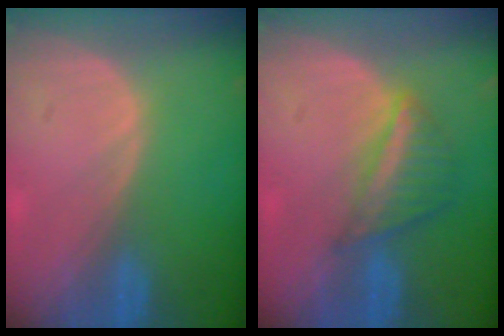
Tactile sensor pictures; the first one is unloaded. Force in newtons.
{"total": 6.1, "press": 5.4, "slide": 2.8}